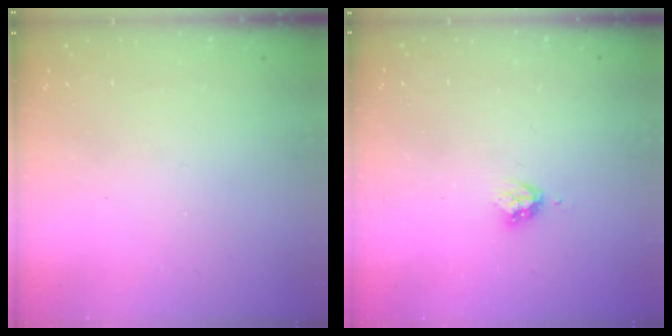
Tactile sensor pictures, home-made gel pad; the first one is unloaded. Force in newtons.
{"total": 3.8, "press": 3.8, "slide": 0.6}